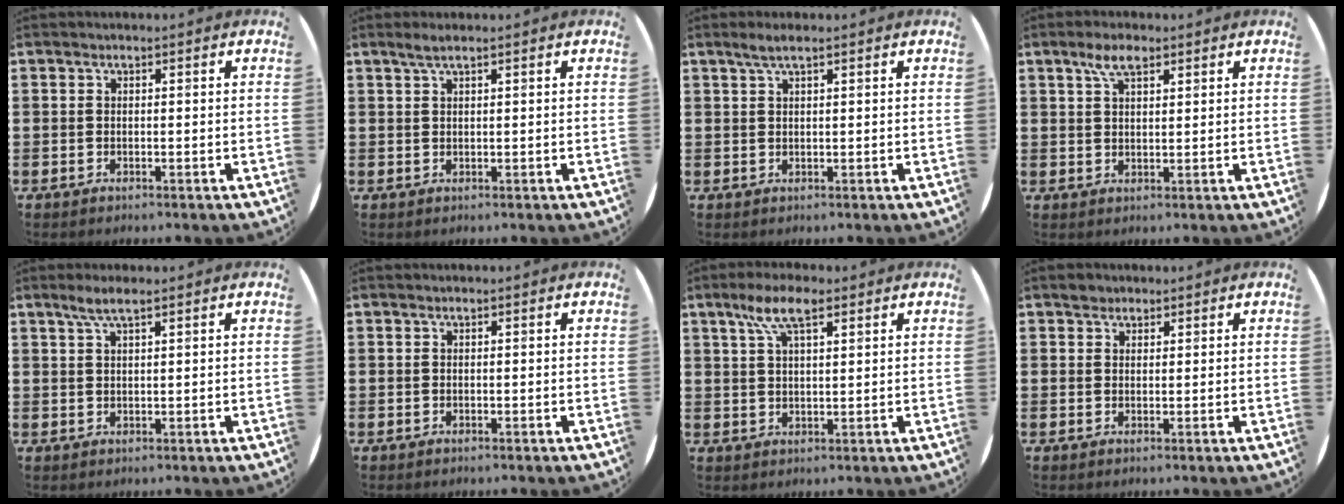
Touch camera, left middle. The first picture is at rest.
{"total": 1.6, "force": [1.2, 0.0, 1.1], "torque": [-0.023, 0.002, 0.020]}
{"total": 2.1, "force": [1.5, 0.1, 1.5], "torque": [-0.030, 0.003, 0.025]}
{"total": 4.1, "force": [2.7, 1.6, 2.6], "torque": [-0.049, 0.006, 0.045]}
{"total": 2.5, "force": [1.7, 0.2, 1.8], "torque": [-0.036, 0.004, 0.030]}
{"total": 0.0}
{"total": 6.4, "force": [3.8, 2.1, 4.7], "torque": [-0.094, 0.008, 0.064]}
{"total": 1.6, "force": [1.4, 0.8, 0.0], "torque": [0.006, 0.001, 0.026]}